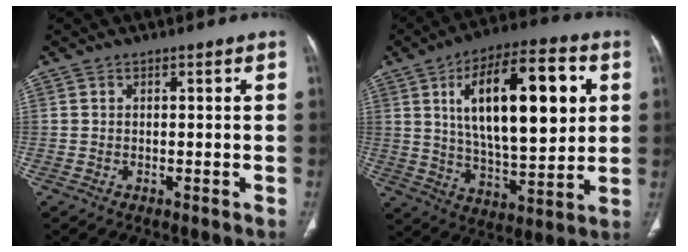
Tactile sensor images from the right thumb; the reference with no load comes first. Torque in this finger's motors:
{"motor_torque": [-0.69, 4.32, 1.44, 1.33, 0.57]}